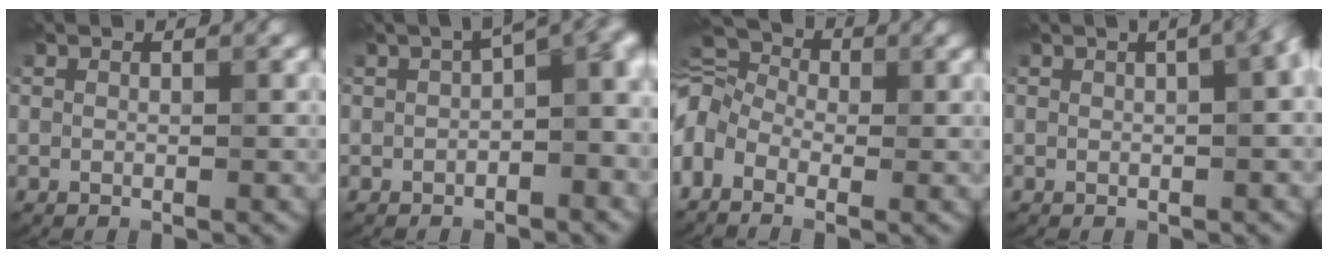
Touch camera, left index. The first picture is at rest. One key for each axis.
{"total": 7.4, "fx": 0.1, "fy": 3.8, "fz": 6.4, "tx": -0.045, "ty": 0.020, "tz": -0.008}
{"total": 7.4, "fx": -0.8, "fy": 5.0, "fz": 5.4, "tx": -0.129, "ty": 0.029, "tz": -0.028}
{"total": 11.4, "fx": 2.5, "fy": 6.3, "fz": 9.1, "tx": -0.016, "ty": 0.060, "tz": -0.007}